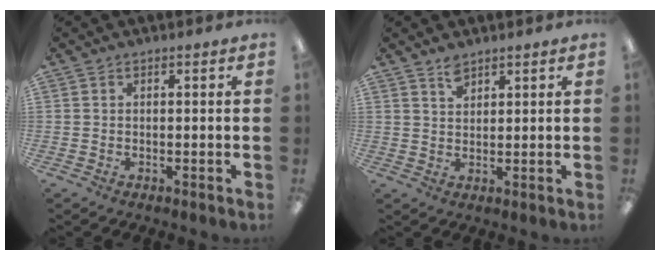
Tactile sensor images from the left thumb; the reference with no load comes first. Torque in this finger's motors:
{"motor_torque": [-0.10, 0.01, -0.36, -0.22, 0.01]}